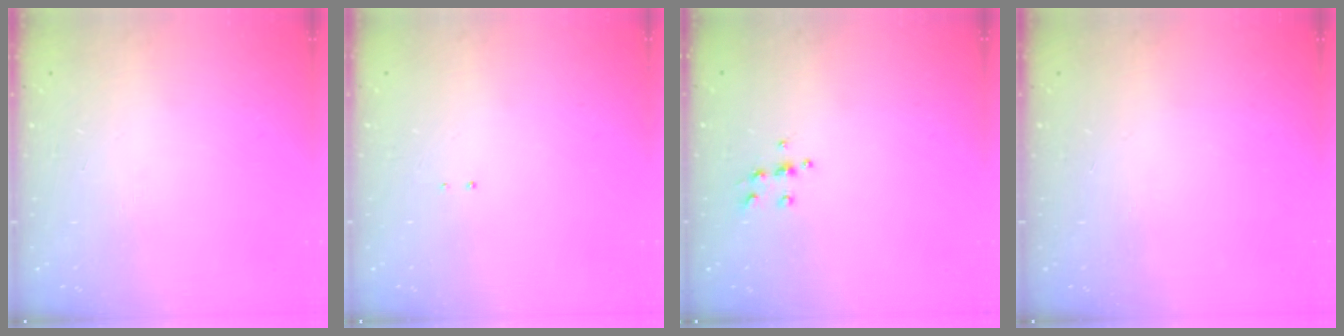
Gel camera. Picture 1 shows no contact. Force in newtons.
{"total": 1.3, "press": 1.2, "slide": 0.6}
{"total": 5.5, "press": 5.4, "slide": 0.6}
{"total": 0.0}